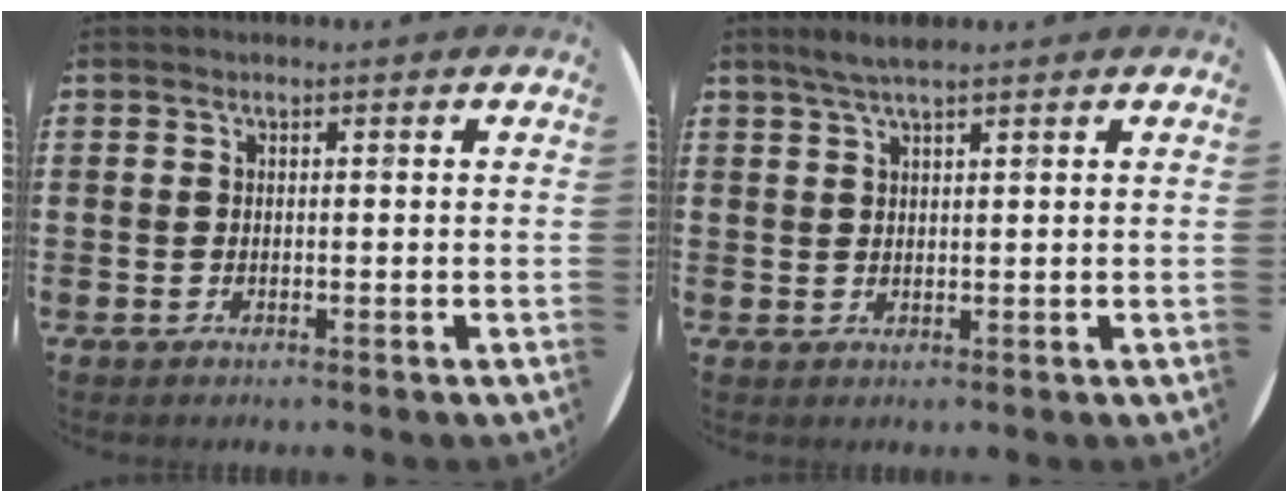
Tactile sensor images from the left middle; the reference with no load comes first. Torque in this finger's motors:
{"motor_torque": [0.46, -0.39, 0.07, 0.02]}